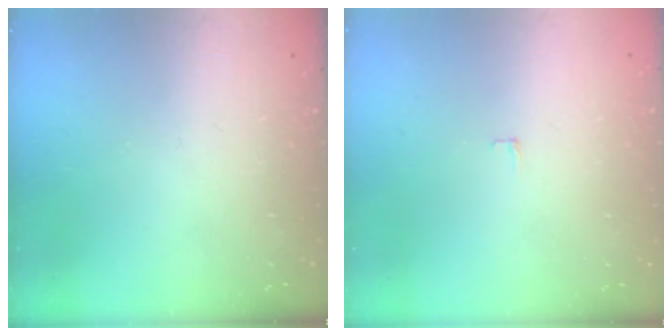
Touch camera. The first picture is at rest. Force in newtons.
{"total": 2.4, "press": 2.4, "slide": 0.2}